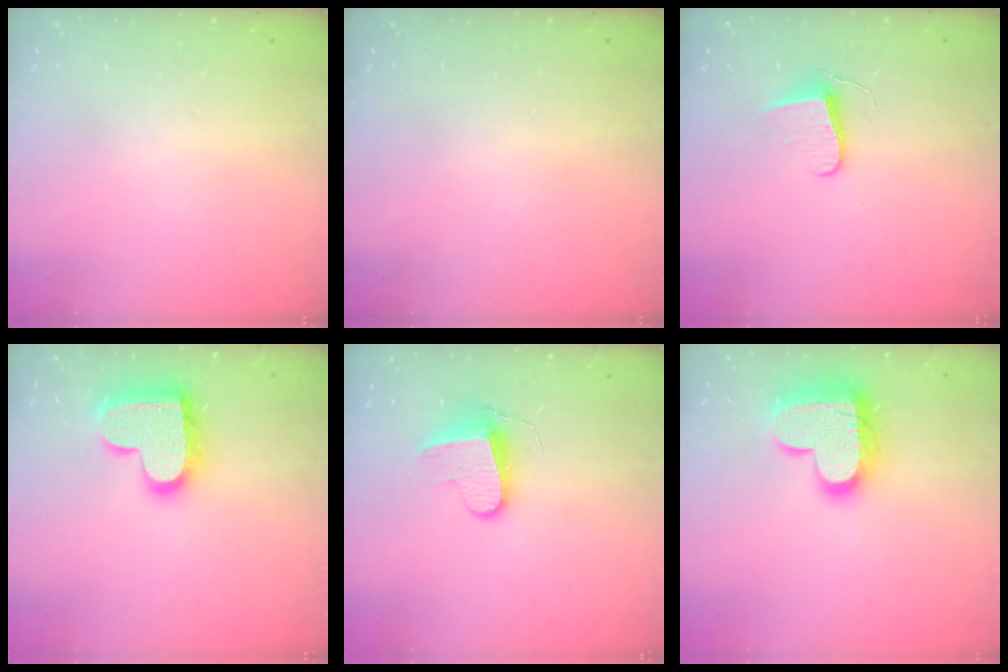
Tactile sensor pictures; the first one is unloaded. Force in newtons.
{"total": 0.0}
{"total": 7.5, "press": 7.4, "slide": 0.6}
{"total": 19.6, "press": 19.5, "slide": 1.3}
{"total": 8.8, "press": 8.8, "slide": 0.2}
{"total": 18.7, "press": 18.7, "slide": 1.2}